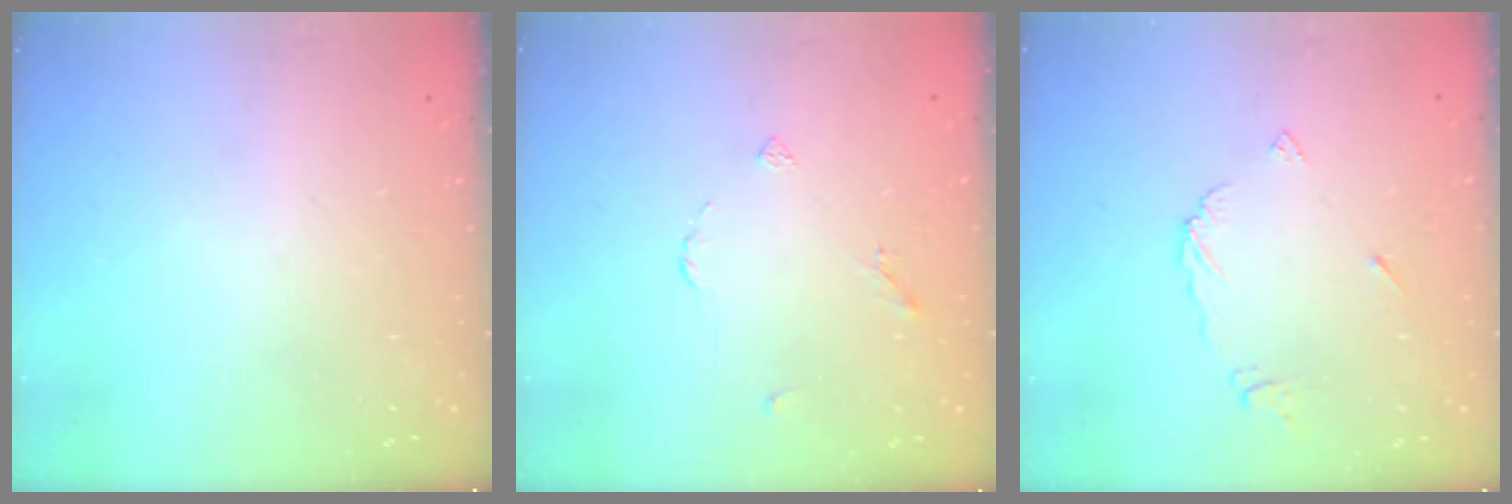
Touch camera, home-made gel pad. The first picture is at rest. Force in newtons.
{"total": 3.6, "press": 3.6, "slide": 0.7}
{"total": 5.8, "press": 5.8, "slide": 0.3}